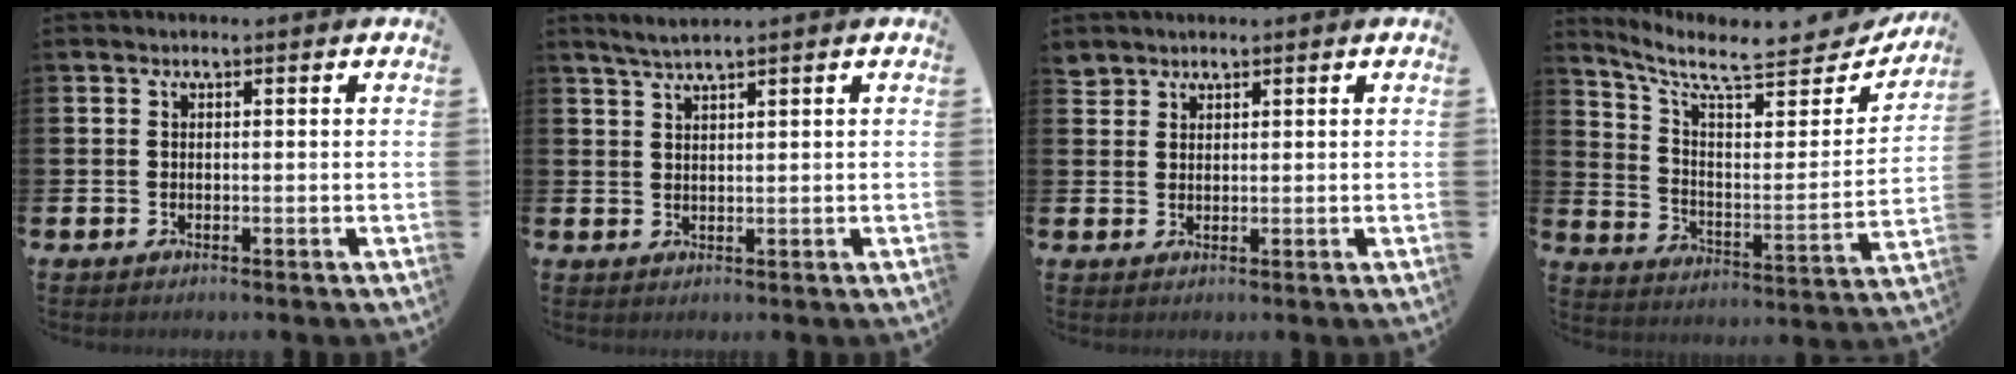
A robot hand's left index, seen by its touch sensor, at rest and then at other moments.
{"total": 2.2, "force": [2.0, -0.3, 0.9], "torque": [-0.027, 0.002, 0.038]}
{"total": 2.3, "force": [2.1, 0.8, 0.0], "torque": [0.004, -0.006, 0.040]}
{"total": 8.2, "force": [7.1, 2.3, 3.3], "torque": [-0.090, -0.063, 0.117]}